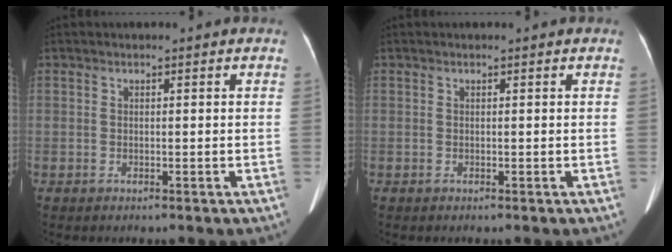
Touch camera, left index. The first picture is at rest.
{"total": 0.0}